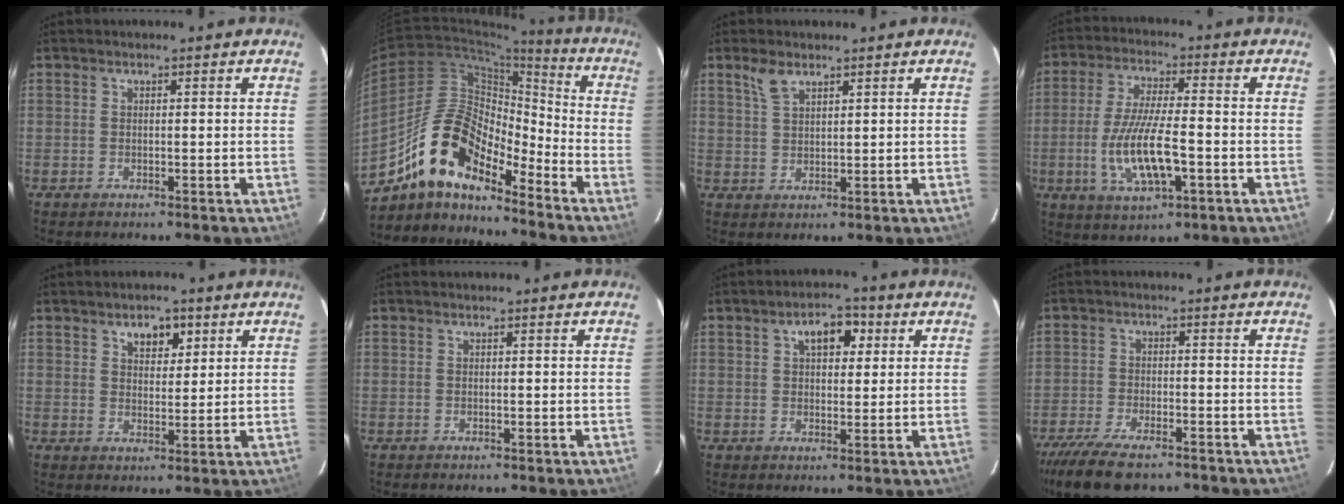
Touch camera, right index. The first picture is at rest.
{"total": 15.1, "force": [-11.8, 5.1, 7.9], "torque": [-0.140, 0.011, -0.231]}
{"total": 3.7, "force": [2.6, 1.6, 2.1], "torque": [-0.041, 0.006, 0.053]}
{"total": 12.6, "force": [-3.4, 3.5, 11.7], "torque": [-0.235, -0.012, -0.060]}
{"total": 4.9, "force": [2.7, 2.8, 2.9], "torque": [-0.039, 0.006, 0.045]}
{"total": 0.0}
{"total": 6.1, "force": [2.4, 3.5, 4.3], "torque": [-0.068, 0.022, 0.039]}
{"total": 12.9, "force": [-10.1, 4.3, 6.7], "torque": [-0.158, -0.034, -0.176]}